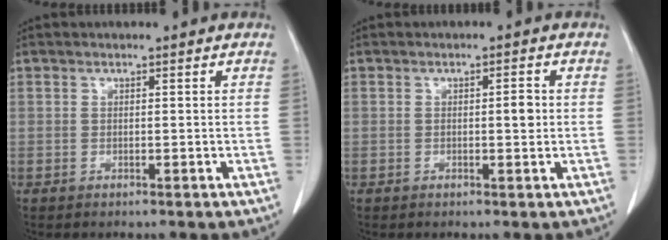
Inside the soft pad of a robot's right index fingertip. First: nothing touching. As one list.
[{"total": 2.0, "force": [0.0, 0.5, 1.9], "torque": [-0.031, 0.002, 0.001]}]